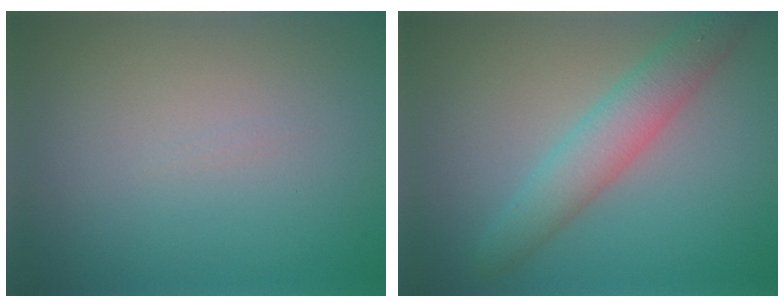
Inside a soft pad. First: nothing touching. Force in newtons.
{"total": 4.2, "press": 4.1, "slide": 0.2}